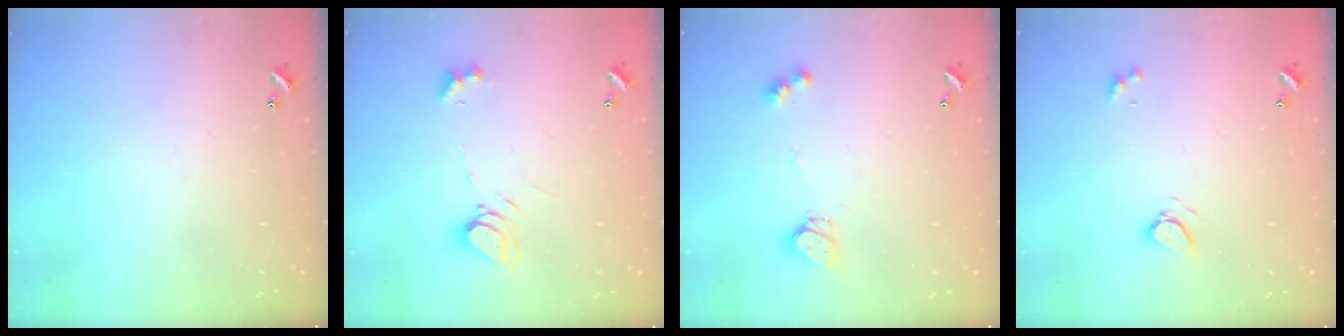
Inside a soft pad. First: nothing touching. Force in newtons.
{"total": 7.6, "press": 7.5, "slide": 0.9}
{"total": 7.5, "press": 7.5, "slide": 0.8}
{"total": 2.6, "press": 2.5, "slide": 0.5}